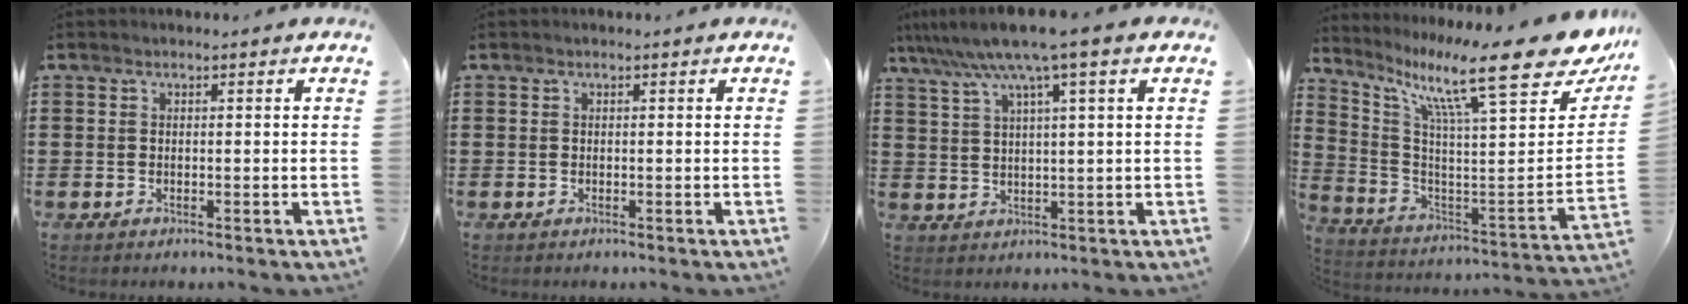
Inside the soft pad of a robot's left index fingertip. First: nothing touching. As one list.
[{"total": 0.0}, {"total": 7.5, "force": [4.7, -0.2, 5.9], "torque": [-0.127, -0.015, 0.077]}, {"total": 15.7, "force": [10.7, 1.6, 11.4], "torque": [-0.218, -0.078, 0.164]}]